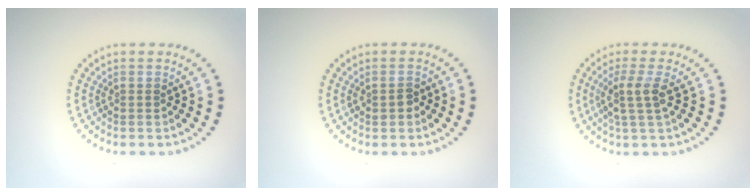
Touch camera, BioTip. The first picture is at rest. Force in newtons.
{"total": 1.2, "press": 1.2, "slide": 0.0}
{"total": 2.6, "press": 2.0, "slide": 1.5}